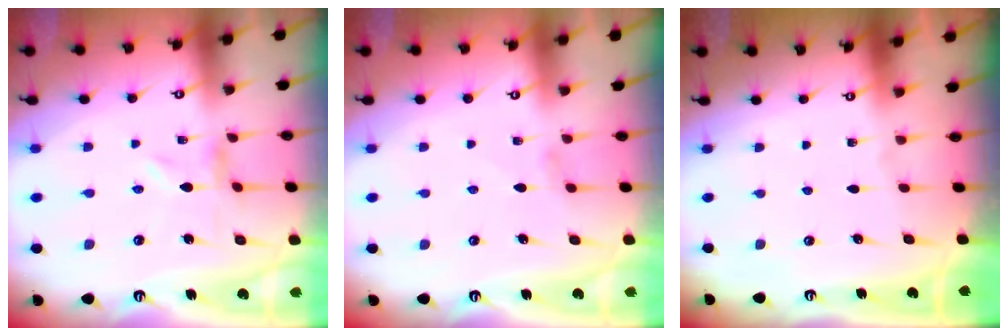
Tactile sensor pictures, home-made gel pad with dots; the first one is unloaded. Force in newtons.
{"total": 0.7, "press": 0.6, "slide": 0.3}
{"total": 0.0}